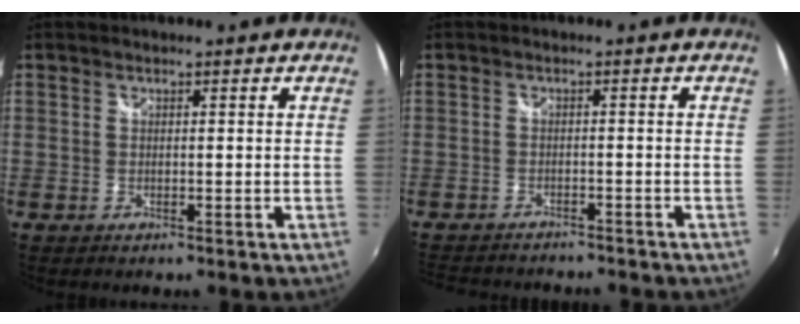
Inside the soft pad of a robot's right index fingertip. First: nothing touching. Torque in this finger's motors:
{"motor_torque": [0.44, -0.44, 0.25, 0.06]}